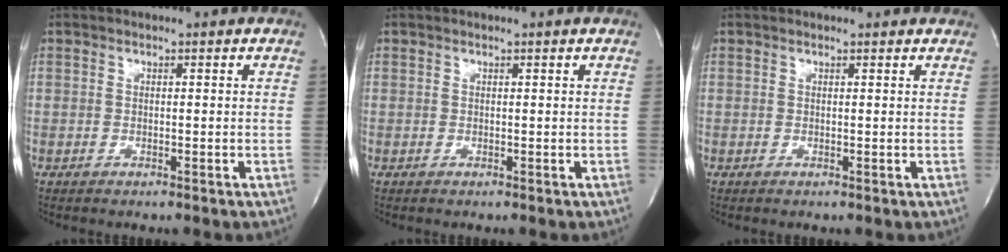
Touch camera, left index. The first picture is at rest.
{"total": 0.0}
{"total": 1.8, "force": [1.8, 0.3, 0.4], "torque": [-0.012, 0.005, 0.011]}